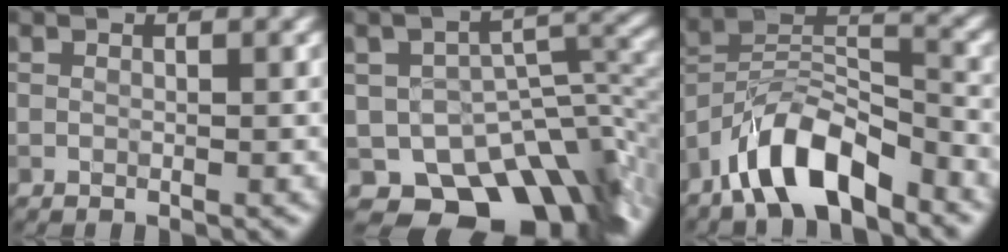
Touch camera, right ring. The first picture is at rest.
{"total": 11.8, "force": [-7.8, 6.2, 6.3], "torque": [-0.088, -0.017, -0.110]}
{"total": 7.9, "force": [-5.7, 2.7, 4.7], "torque": [-0.076, 0.010, -0.109]}